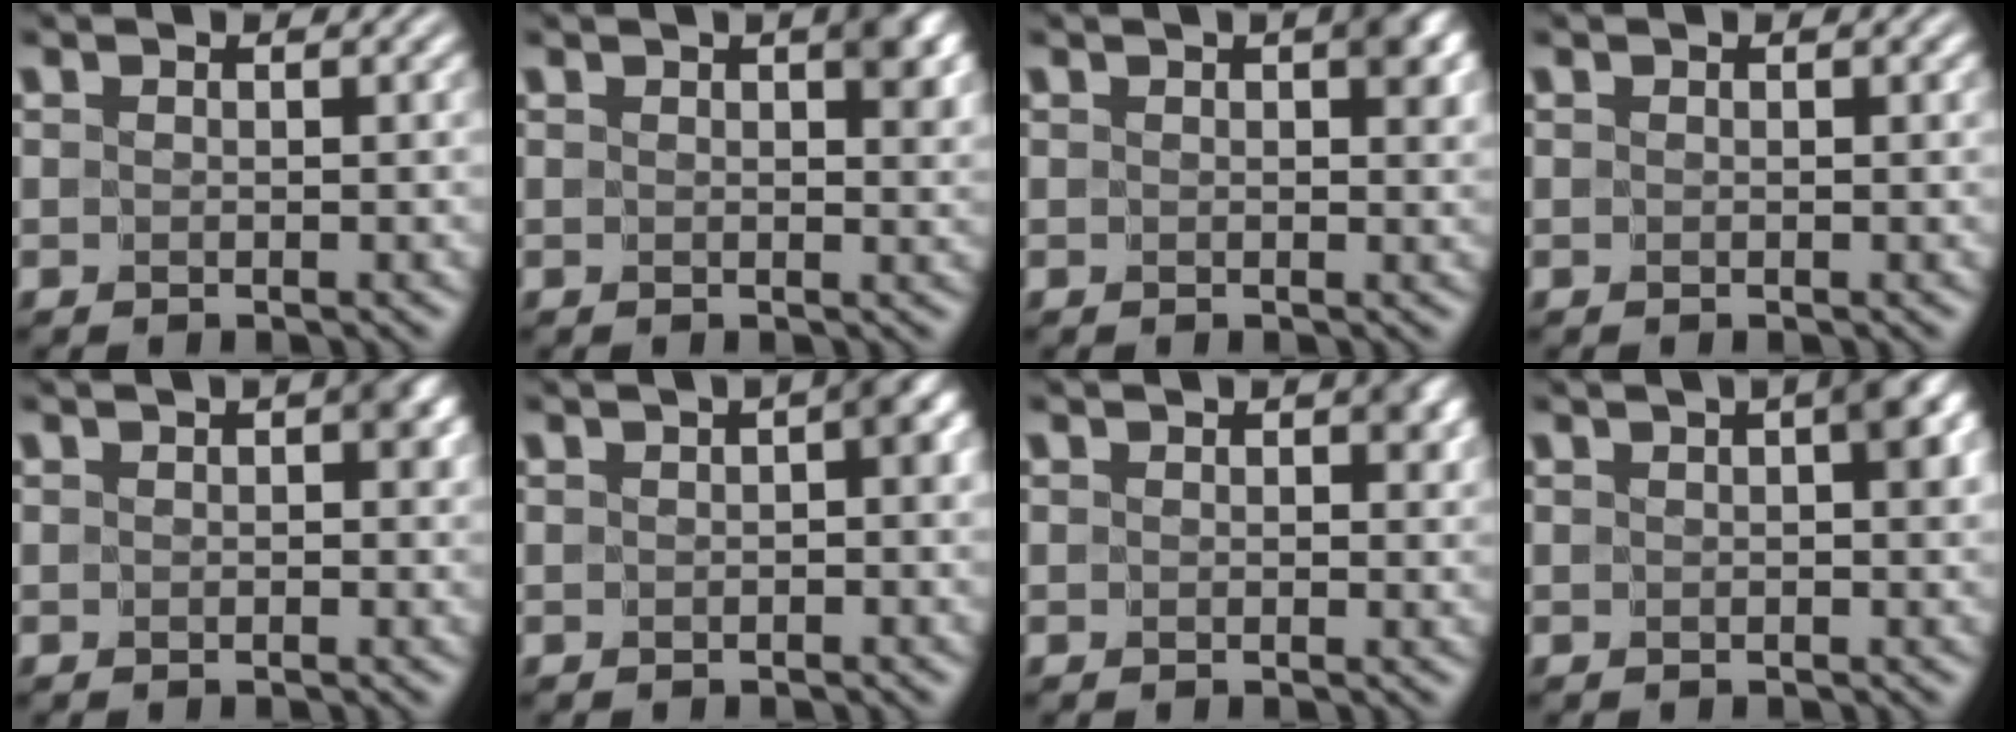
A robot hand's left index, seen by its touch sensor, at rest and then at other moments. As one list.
[{"total": 2.9, "force": [1.1, 1.4, 2.3], "torque": [-0.023, 0.001, 0.016]}, {"total": 2.6, "force": [0.7, 1.3, 2.1], "torque": [-0.019, 0.002, 0.010]}, {"total": 0.0}, {"total": 1.7, "force": [0.2, 1.0, 1.4], "torque": [-0.011, 0.003, 0.001]}, {"total": 2.0, "force": [-0.1, 0.8, 1.9], "torque": [-0.020, 0.008, -0.004]}, {"total": 1.6, "force": [0.5, 1.0, 1.2], "torque": [-0.009, -0.002, 0.007]}, {"total": 2.5, "force": [0.5, 0.6, 2.3], "torque": [-0.024, 0.010, 0.005]}]